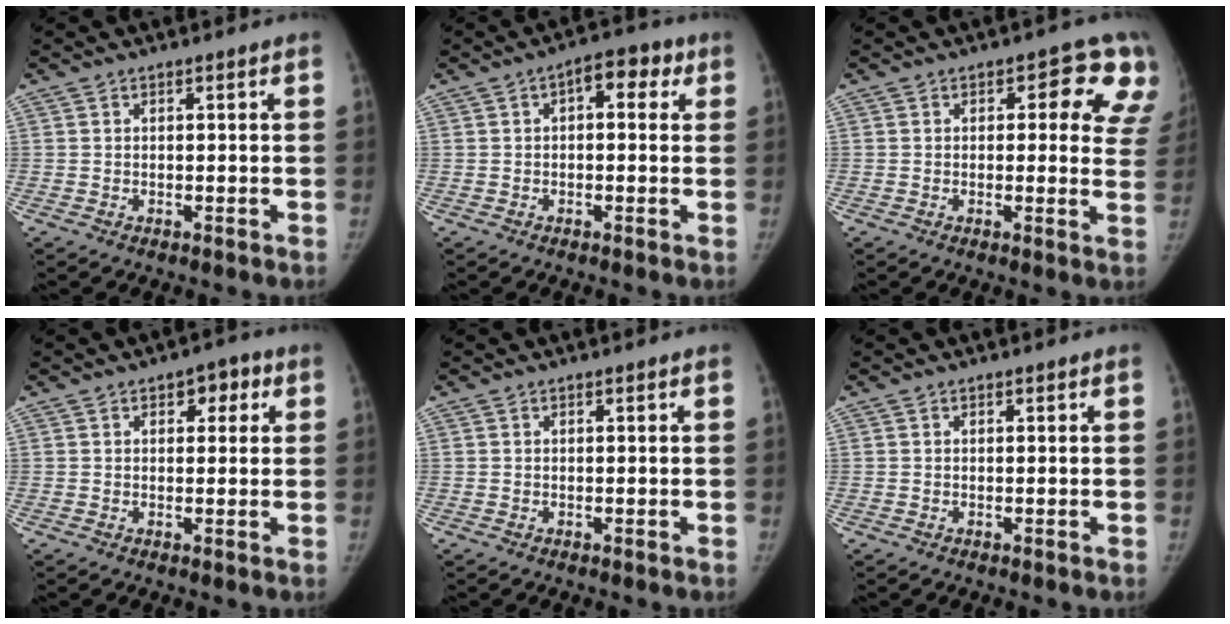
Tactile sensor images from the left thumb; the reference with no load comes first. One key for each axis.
{"total": 6.2, "fx": 1.9, "fy": 3.4, "fz": 4.9, "tx": -0.039, "ty": 0.016, "tz": 0.016}
{"total": 10.3, "fx": 4.6, "fy": 5.6, "fz": 7.4, "tx": -0.028, "ty": -0.017, "tz": 0.032}
{"total": 4.4, "fx": 1.8, "fy": 2.7, "fz": 3.0, "tx": -0.011, "ty": 0.000, "tz": 0.016}
{"total": 0.0}
{"total": 0.0}